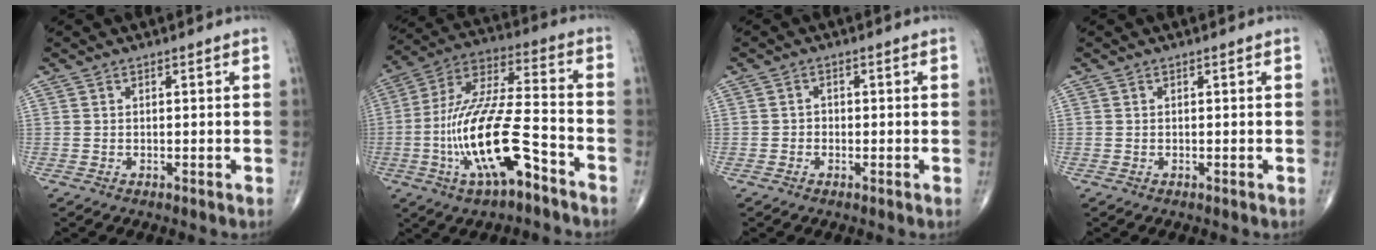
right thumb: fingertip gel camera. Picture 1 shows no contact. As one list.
[{"total": 19.3, "force": [-7.6, 6.1, 16.7], "torque": [-0.331, 0.052, -0.132]}, {"total": 1.2, "force": [-0.5, 1.1, 0.3], "torque": [0.005, 0.006, -0.012]}, {"total": 0.0}]